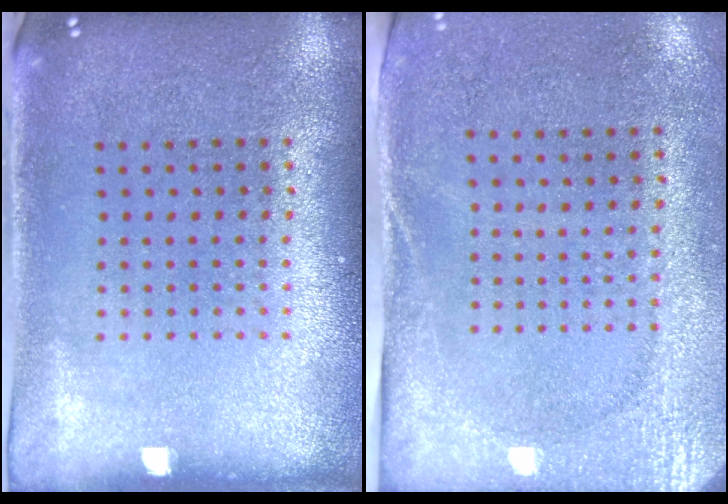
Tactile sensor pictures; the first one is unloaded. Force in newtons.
{"total": 2.7, "press": 2.2, "slide": 1.6}